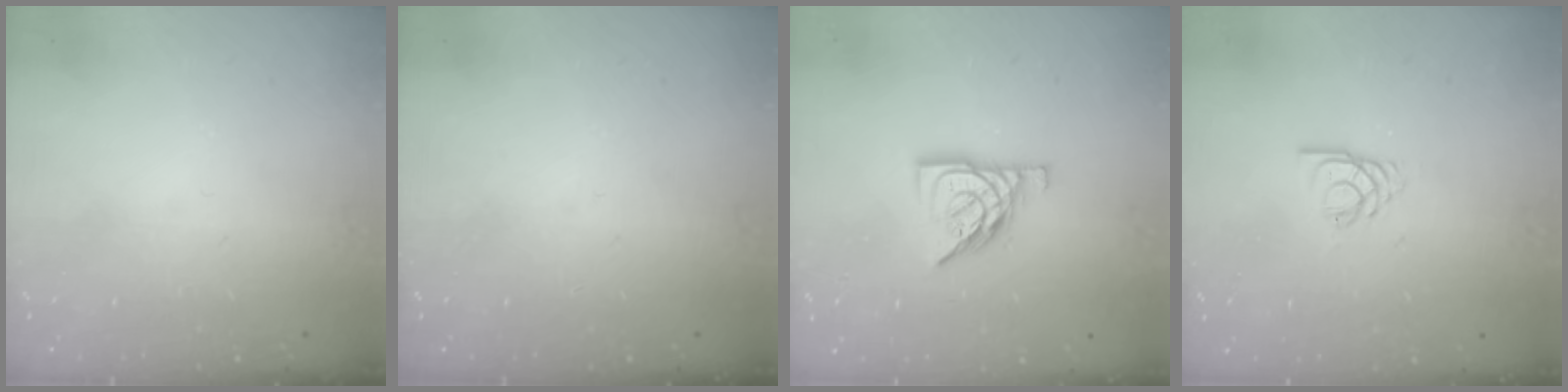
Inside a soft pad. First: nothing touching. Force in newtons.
{"total": 0.0}
{"total": 10.3, "press": 10.2, "slide": 0.8}
{"total": 2.8, "press": 2.8, "slide": 0.3}